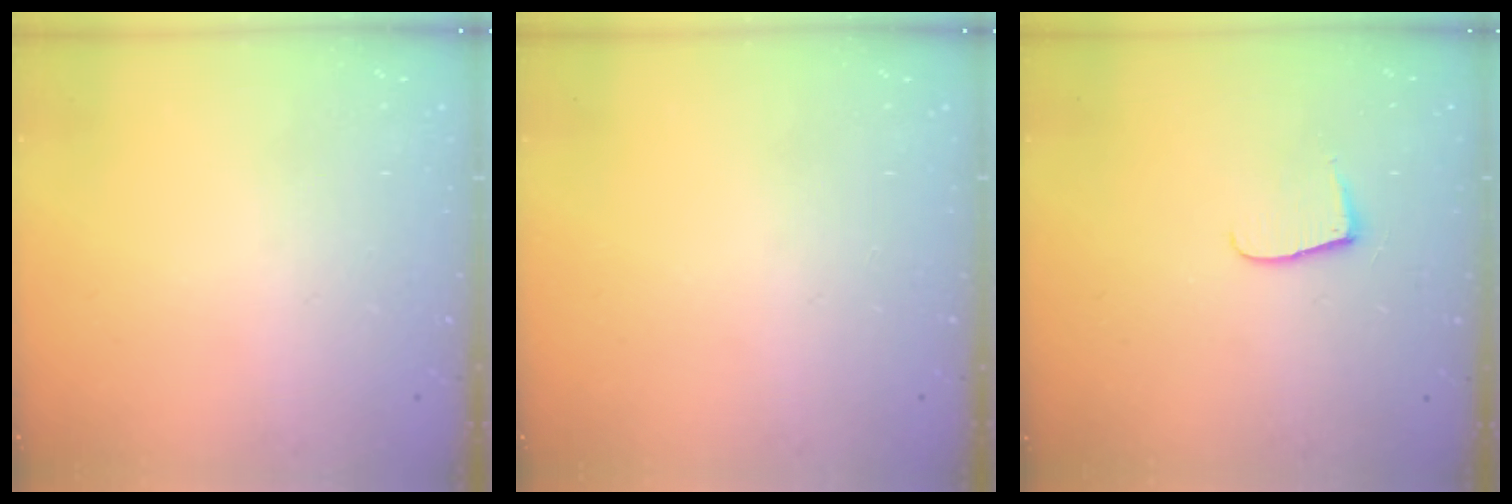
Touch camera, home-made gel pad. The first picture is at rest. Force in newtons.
{"total": 0.0}
{"total": 6.9, "press": 6.9, "slide": 0.7}